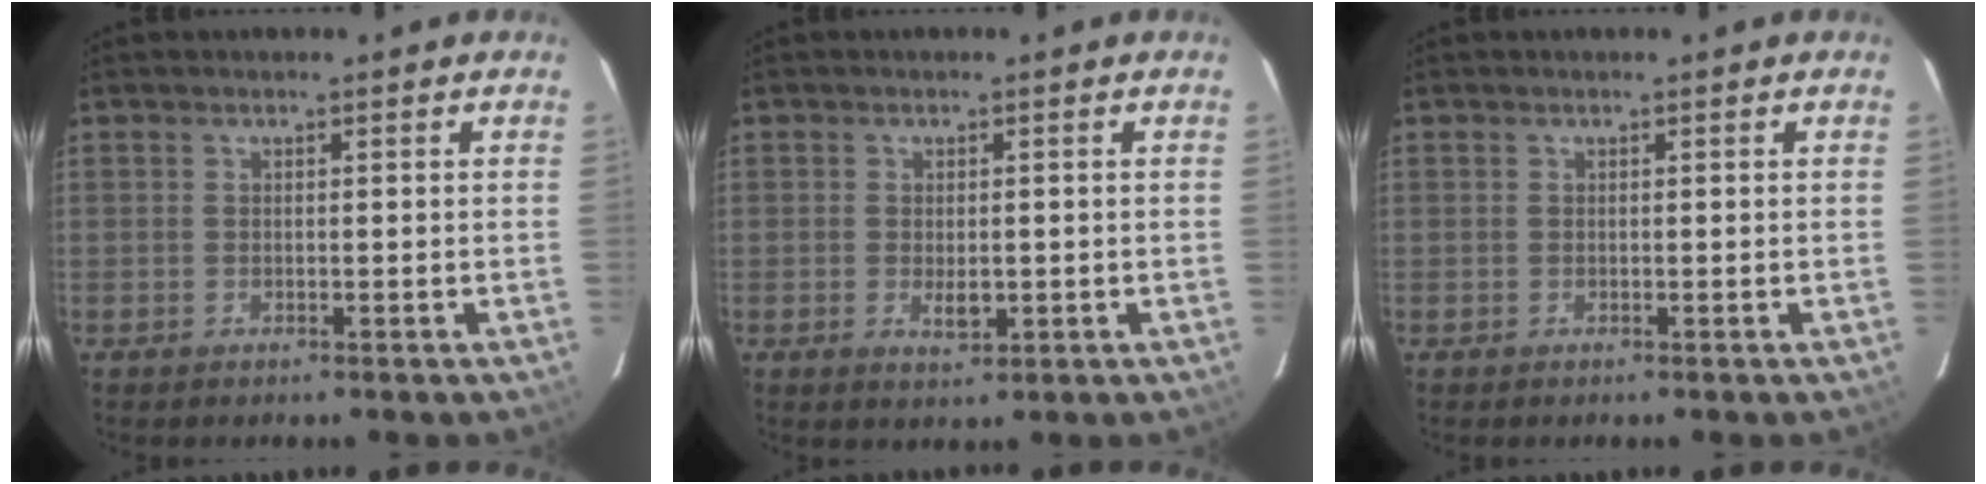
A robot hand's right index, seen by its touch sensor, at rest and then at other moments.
{"total": 3.0, "force": [-0.6, 1.6, 2.4], "torque": [-0.040, -0.007, -0.006]}
{"total": 0.0}